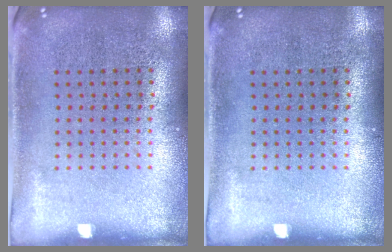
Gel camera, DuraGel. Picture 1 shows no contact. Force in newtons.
{"total": 0.0}